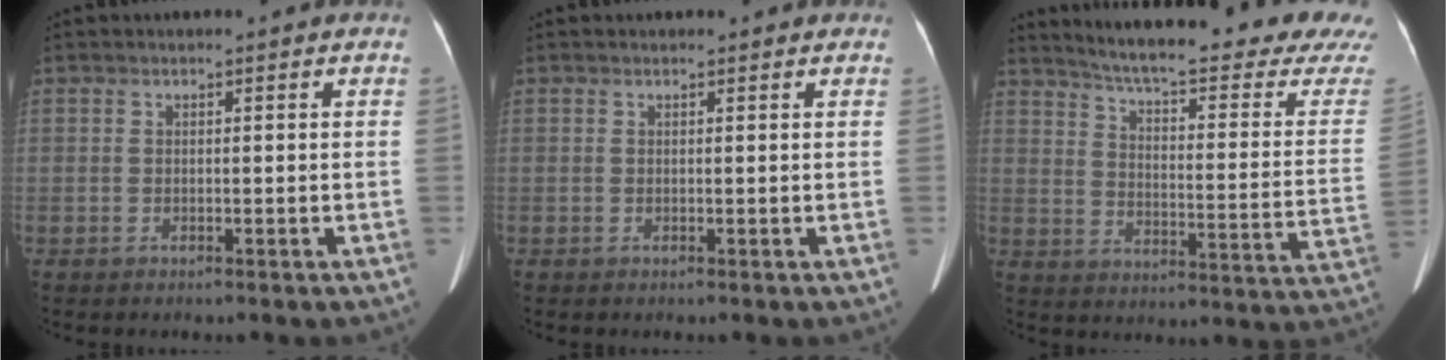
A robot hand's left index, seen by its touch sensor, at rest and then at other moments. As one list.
[{"total": 1.0, "force": [0.9, 0.4, 0.2], "torque": [-0.011, 0.005, 0.009]}, {"total": 26.6, "force": [24.2, 1.2, 10.9], "torque": [-0.162, -0.095, 0.295]}]